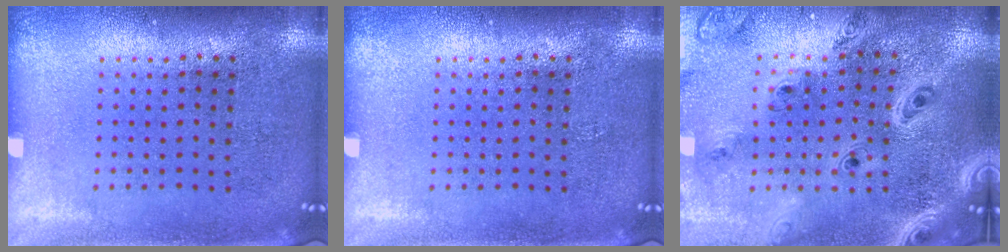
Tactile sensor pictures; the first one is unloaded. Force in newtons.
{"total": 0.0}
{"total": 2.6, "press": 2.3, "slide": 1.2}